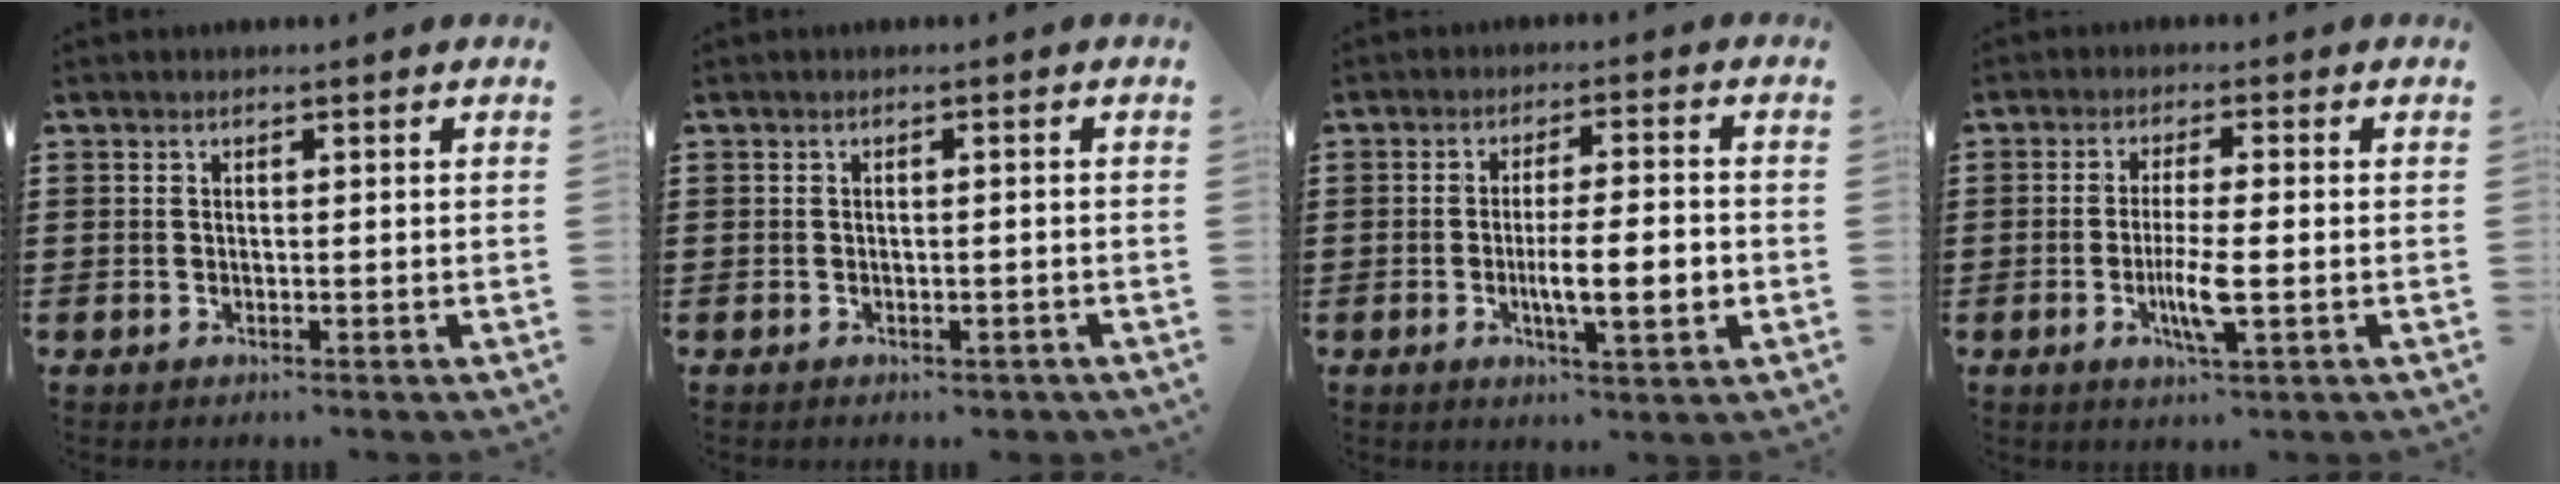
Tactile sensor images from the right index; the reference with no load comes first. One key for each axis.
{"total": 0.8, "fx": -0.7, "fy": 0.3, "fz": 0.3, "tx": -0.010, "ty": -0.003, "tz": -0.013}
{"total": 7.7, "fx": -1.6, "fy": 1.5, "fz": 7.4, "tx": -0.114, "ty": -0.005, "tz": -0.027}
{"total": 5.8, "fx": -1.6, "fy": 0.7, "fz": 5.5, "tx": -0.107, "ty": -0.013, "tz": -0.030}